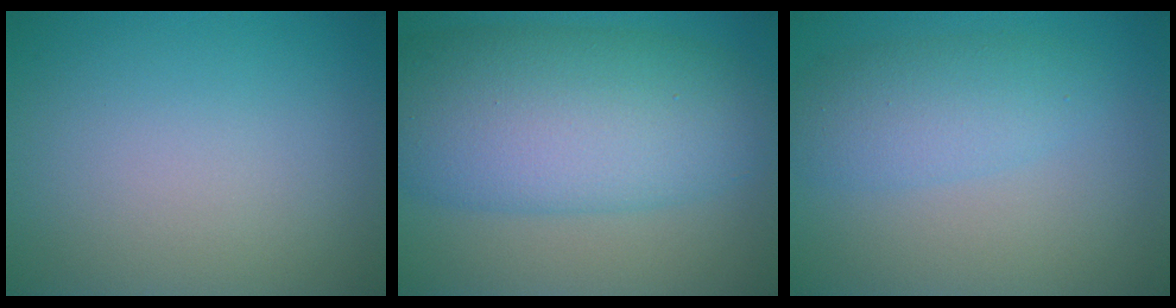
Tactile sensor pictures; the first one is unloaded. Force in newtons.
{"total": 11.5, "press": 11.5, "slide": 0.2}
{"total": 3.8, "press": 3.8, "slide": 0.1}